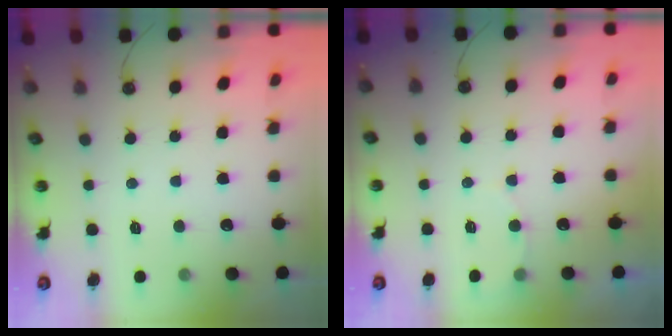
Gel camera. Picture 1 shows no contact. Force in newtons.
{"total": 3.6, "press": 3.6, "slide": 0.4}